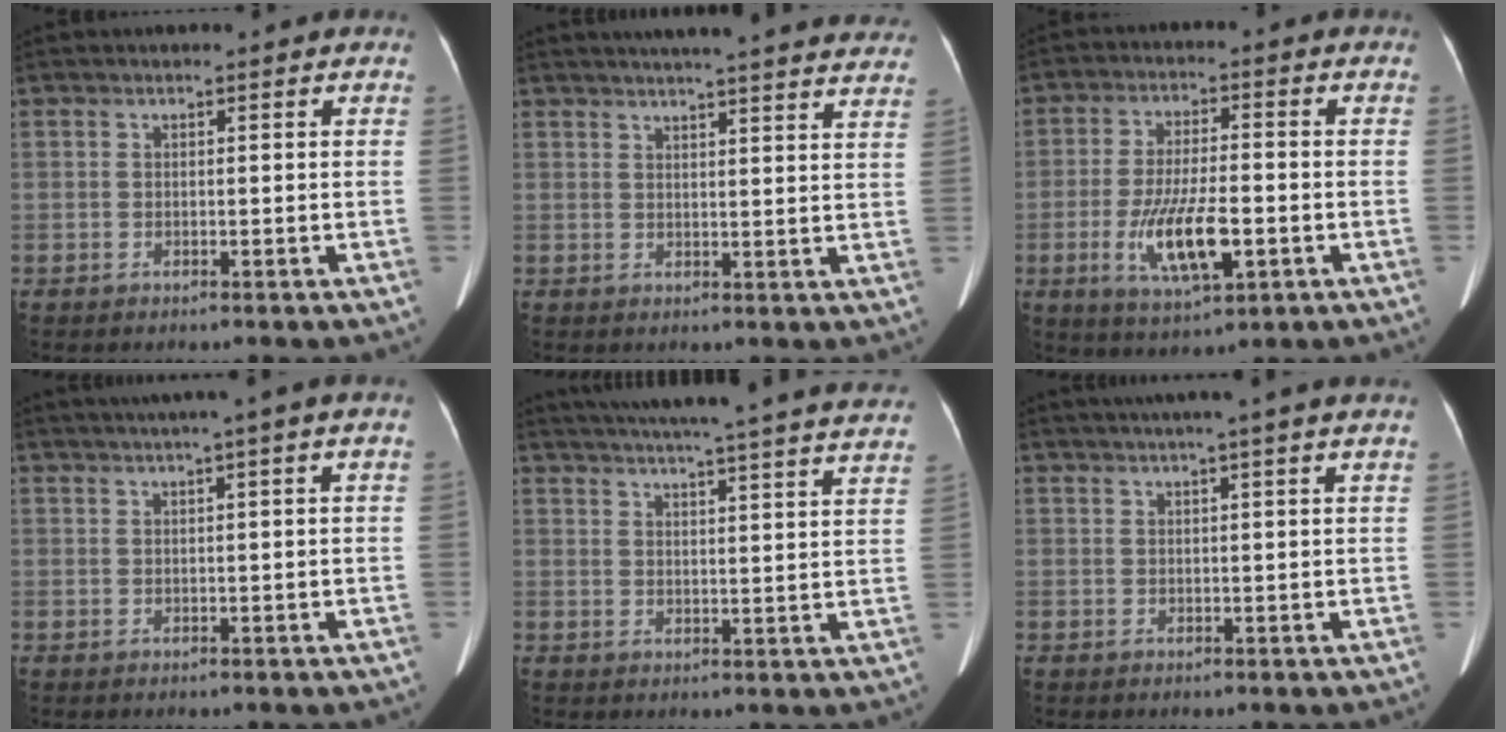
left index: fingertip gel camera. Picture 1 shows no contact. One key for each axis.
{"total": 24.9, "fx": 22.7, "fy": 2.0, "fz": 10.0, "tx": -0.144, "ty": -0.027, "tz": 0.263}
{"total": 10.5, "fx": -3.1, "fy": 2.8, "fz": 9.6, "tx": -0.192, "ty": -0.013, "tz": -0.048}
{"total": 5.0, "fx": 3.4, "fy": -1.4, "fz": 3.4, "tx": -0.048, "ty": 0.015, "tz": 0.053}
{"total": 30.4, "fx": 27.8, "fy": 0.7, "fz": 12.3, "tx": -0.201, "ty": -0.047, "tz": 0.336}
{"total": 7.4, "fx": 5.9, "fy": -1.6, "fz": 4.2, "tx": -0.056, "ty": 0.018, "tz": 0.068}